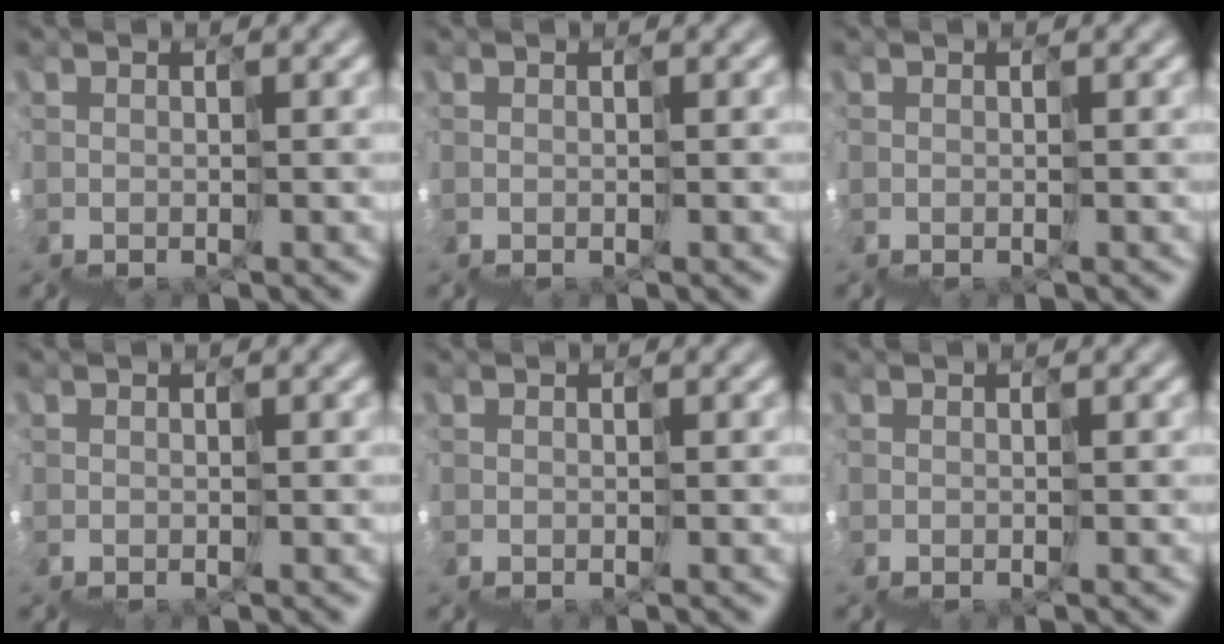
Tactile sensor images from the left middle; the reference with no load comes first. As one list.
[{"total": 0.0}, {"total": 0.0}, {"total": 0.0}, {"total": 0.0}, {"total": 0.0}]